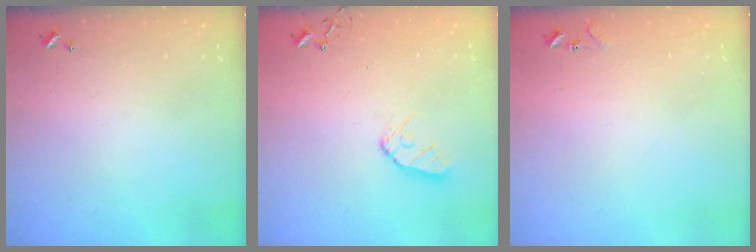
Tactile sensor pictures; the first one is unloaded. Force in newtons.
{"total": 9.0, "press": 8.9, "slide": 0.8}
{"total": 7.7, "press": 7.6, "slide": 0.6}